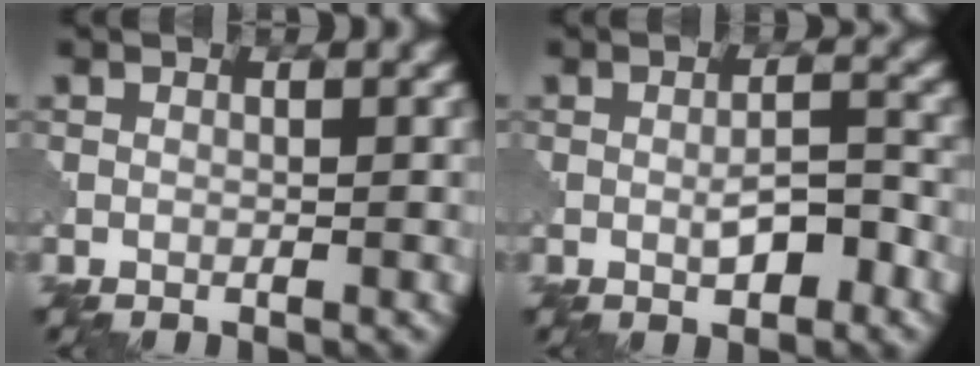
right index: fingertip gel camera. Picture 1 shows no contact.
{"total": 2.9, "force": [-0.9, 1.0, 2.6], "torque": [-0.046, 0.000, -0.014]}